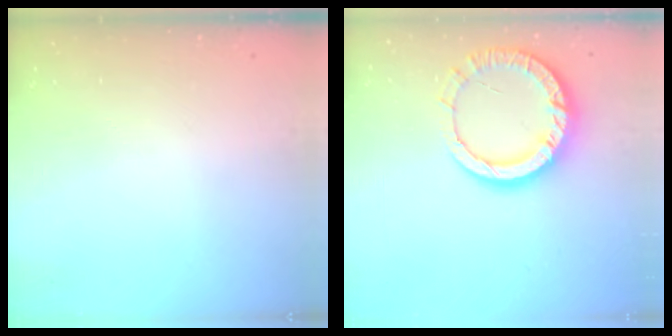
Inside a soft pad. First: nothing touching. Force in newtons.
{"total": 13.0, "press": 12.9, "slide": 1.3}